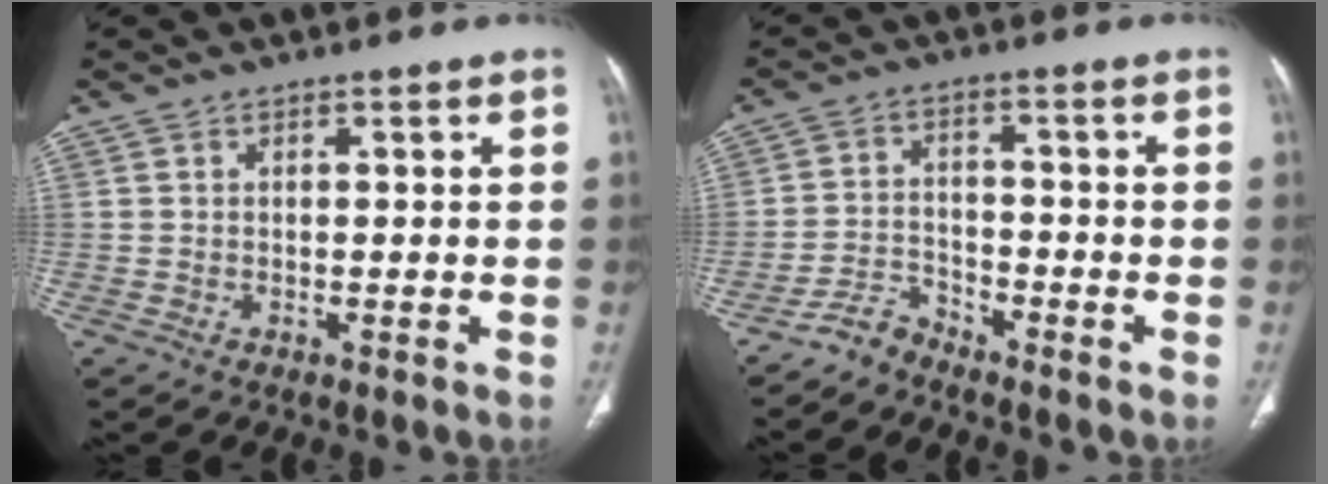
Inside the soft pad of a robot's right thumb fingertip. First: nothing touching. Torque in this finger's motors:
{"motor_torque": [2.59, 2.42, 0.21, -0.44, -0.04]}